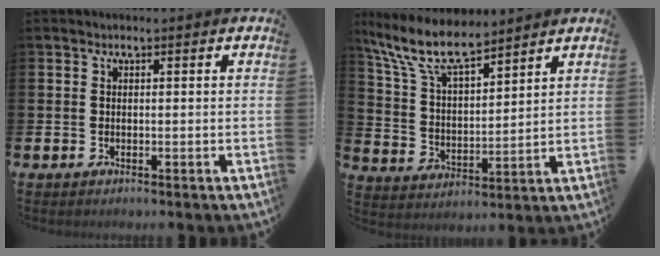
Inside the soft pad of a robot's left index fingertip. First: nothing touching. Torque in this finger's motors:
{"motor_torque": [0.80, -0.68, 0.83, 0.21]}